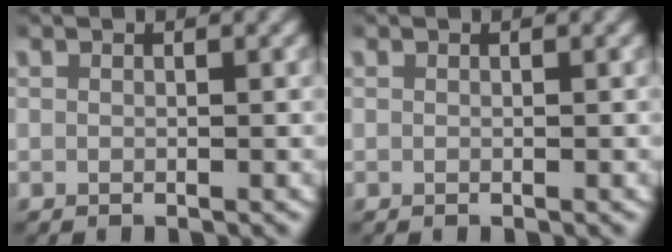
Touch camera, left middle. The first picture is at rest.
{"total": 0.0}